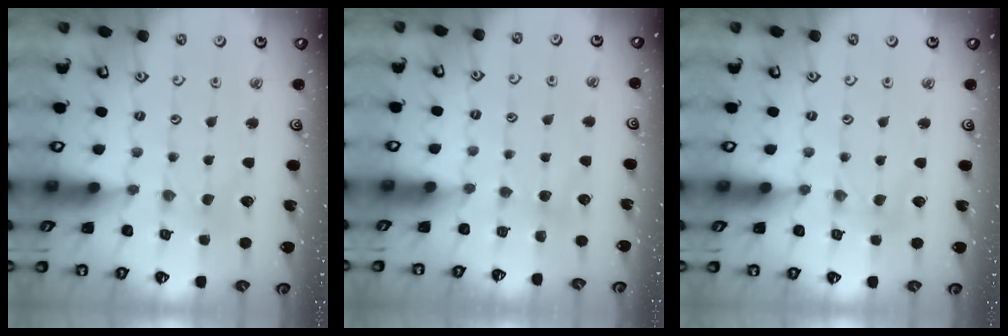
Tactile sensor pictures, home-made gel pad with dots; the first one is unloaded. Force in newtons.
{"total": 2.9, "press": 2.9, "slide": 0.4}
{"total": 1.0, "press": 1.0, "slide": 0.2}